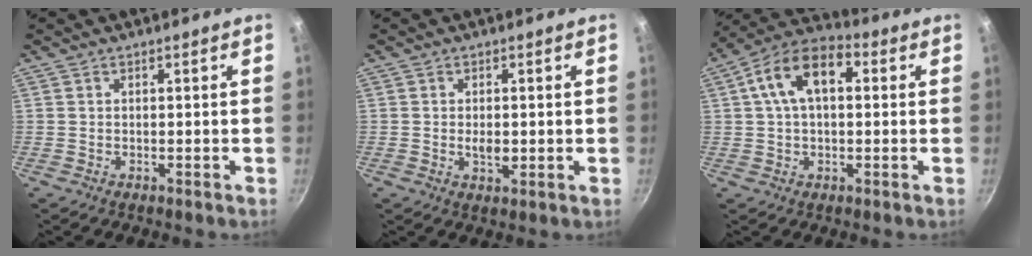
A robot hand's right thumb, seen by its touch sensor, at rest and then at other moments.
{"total": 3.1, "force": [-0.2, 1.6, 2.7], "torque": [-0.043, -0.003, -0.002]}
{"total": 12.9, "force": [2.9, 7.6, 10.0], "torque": [-0.156, 0.031, 0.032]}